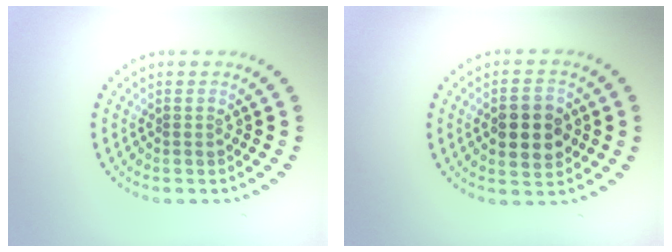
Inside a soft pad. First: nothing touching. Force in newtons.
{"total": 4.7, "press": 4.7, "slide": 0.2}